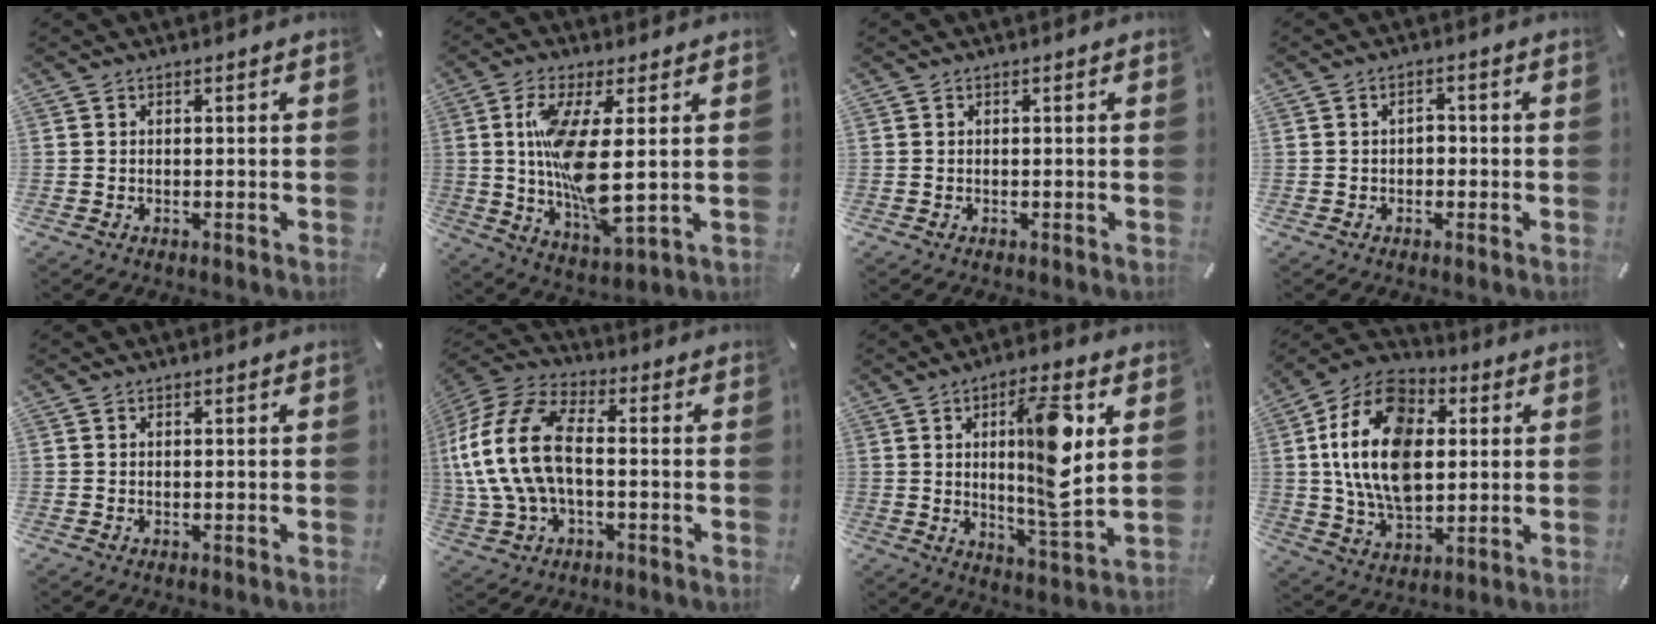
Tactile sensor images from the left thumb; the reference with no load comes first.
{"total": 14.3, "force": [1.5, 4.1, 13.7], "torque": [-0.283, -0.023, 0.022]}
{"total": 0.0}
{"total": 2.2, "force": [-0.4, 1.6, 1.5], "torque": [-0.021, 0.005, -0.012]}
{"total": 0.0}
{"total": 17.5, "force": [-1.1, 10.6, 14.0], "torque": [-0.300, 0.008, -0.020]}
{"total": 14.2, "force": [3.3, 2.8, 13.5], "torque": [-0.218, -0.015, 0.044]}
{"total": 20.0, "force": [2.7, 13.9, 14.1], "torque": [-0.285, 0.004, 0.042]}